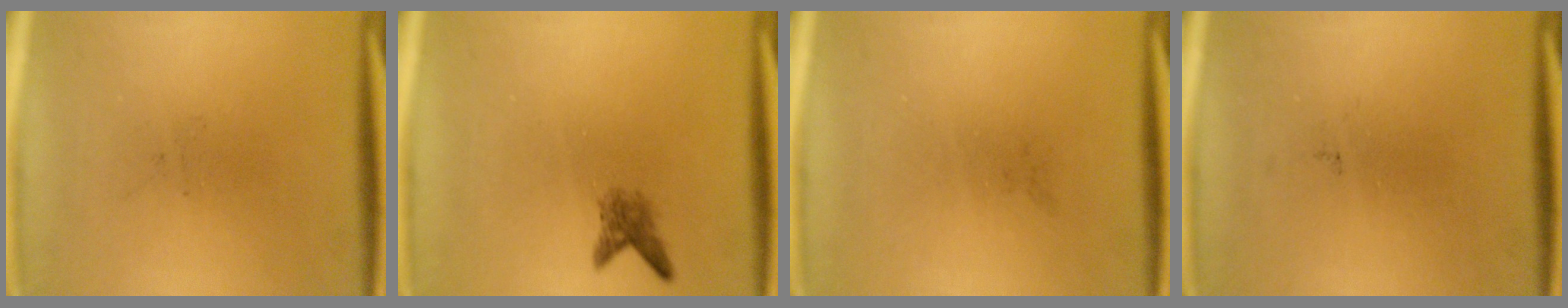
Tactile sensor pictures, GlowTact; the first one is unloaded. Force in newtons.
{"total": 2.1}
{"total": 0.0}
{"total": 0.0}